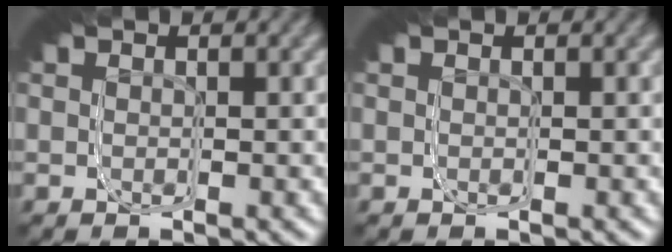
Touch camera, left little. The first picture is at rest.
{"total": 0.0}